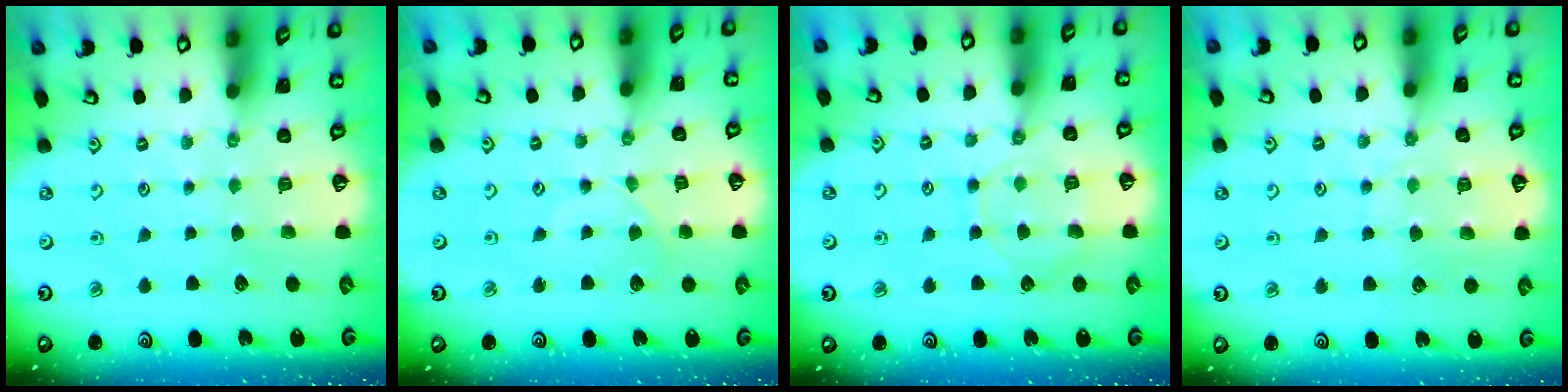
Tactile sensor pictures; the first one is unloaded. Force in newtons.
{"total": 1.5, "press": 1.5, "slide": 0.4}
{"total": 8.8, "press": 8.8, "slide": 0.9}
{"total": 7.6, "press": 7.6, "slide": 0.9}